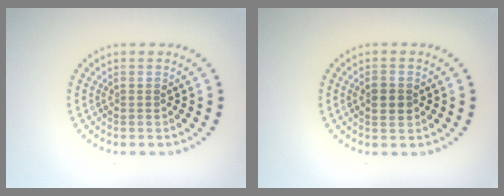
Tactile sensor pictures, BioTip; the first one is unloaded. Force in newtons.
{"total": 1.7, "press": 1.7, "slide": 0.1}